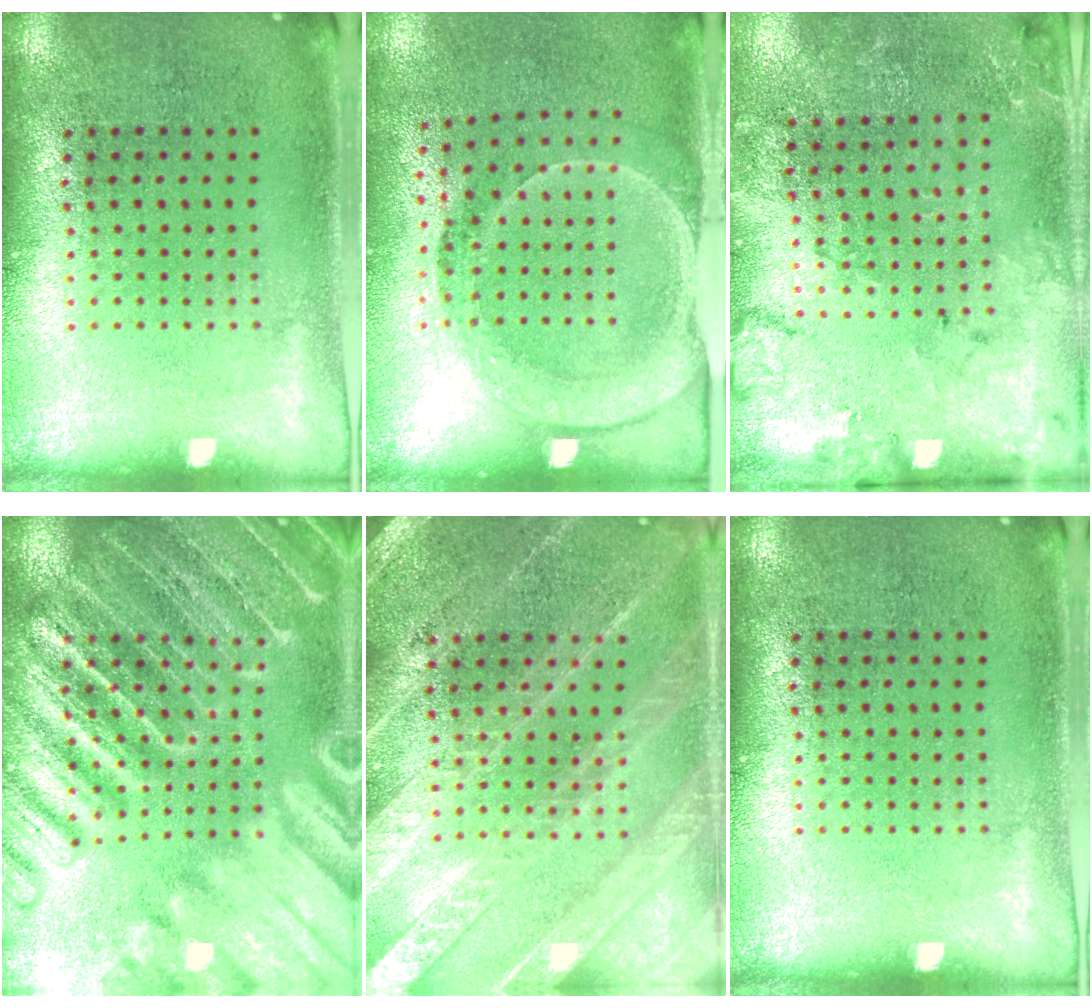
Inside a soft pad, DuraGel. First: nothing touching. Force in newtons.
{"total": 1.7, "press": 1.4, "slide": 1.1}
{"total": 1.8, "press": 1.6, "slide": 0.7}
{"total": 6.1, "press": 6.1, "slide": 0.7}
{"total": 5.2, "press": 5.1, "slide": 0.7}
{"total": 0.0}